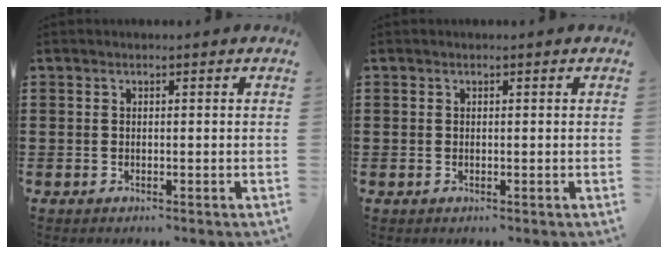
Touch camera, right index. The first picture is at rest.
{"total": 0.0}